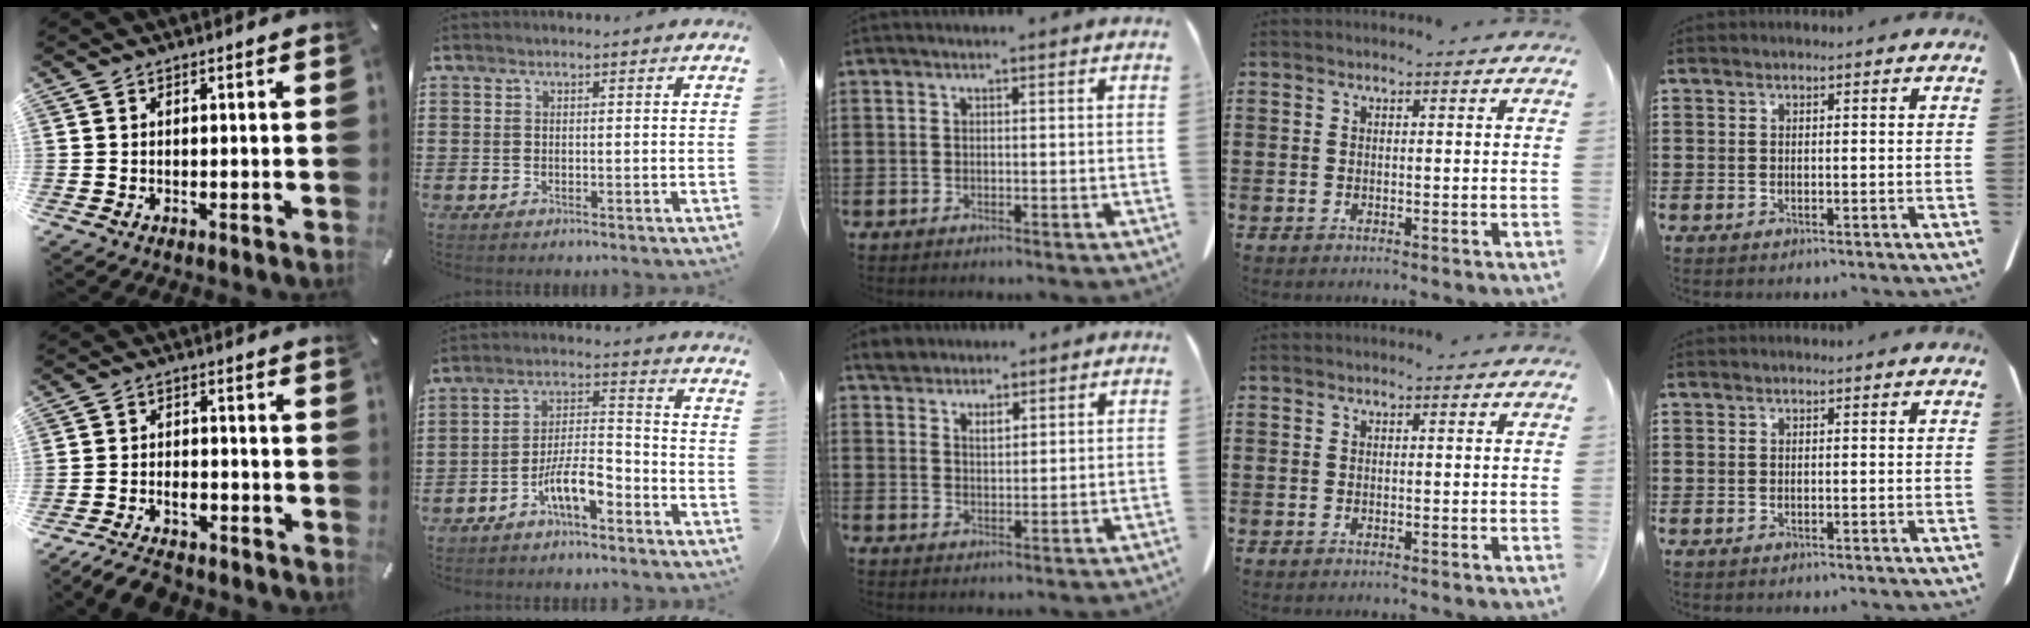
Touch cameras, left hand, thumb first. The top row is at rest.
{"thumb": {"total": 6.4, "force": [-5.2, 2.8, 2.4], "torque": [-0.043, 0.025, -0.099]}, "index": {"total": 7.8, "force": [-4.8, 2.4, 5.7], "torque": [-0.120, 0.007, -0.093]}, "middle": {"total": 3.1, "force": [2.6, 1.4, 0.7], "torque": [-0.022, 0.007, 0.050]}}